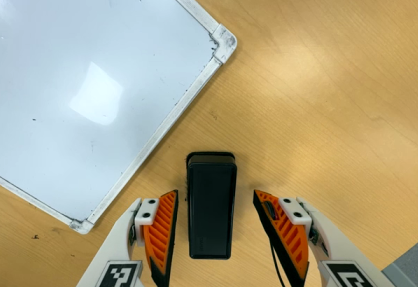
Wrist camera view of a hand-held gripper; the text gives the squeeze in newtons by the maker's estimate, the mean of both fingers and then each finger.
{"total": 0.0}